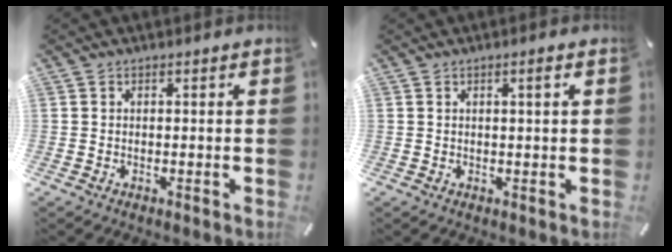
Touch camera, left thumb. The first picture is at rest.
{"total": 1.5, "force": [0.6, 0.0, 1.4], "torque": [-0.027, 0.001, 0.009]}